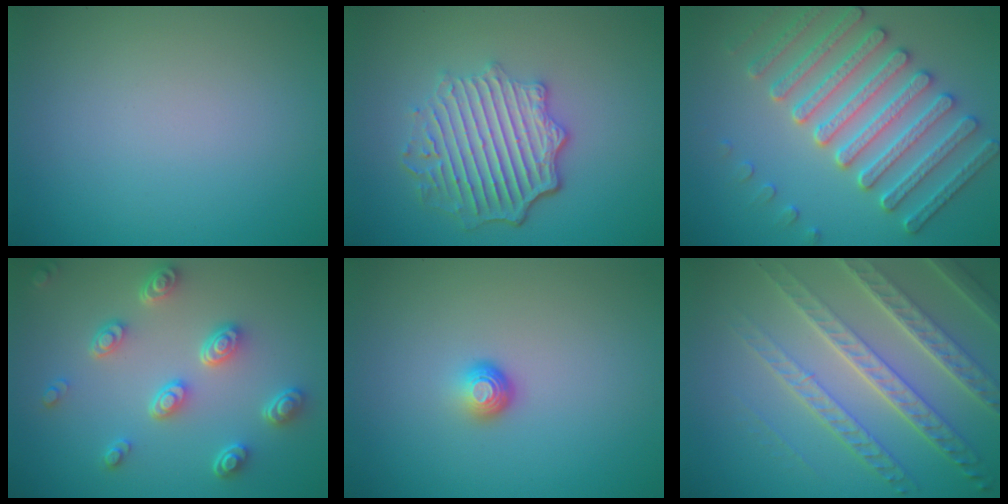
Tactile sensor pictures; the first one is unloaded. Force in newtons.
{"total": 5.9, "press": 4.6, "slide": 3.8}
{"total": 6.1, "press": 5.6, "slide": 2.2}
{"total": 4.8, "press": 3.8, "slide": 2.9}
{"total": 1.6, "press": 1.0, "slide": 1.2}
{"total": 7.9, "press": 5.4, "slide": 5.8}